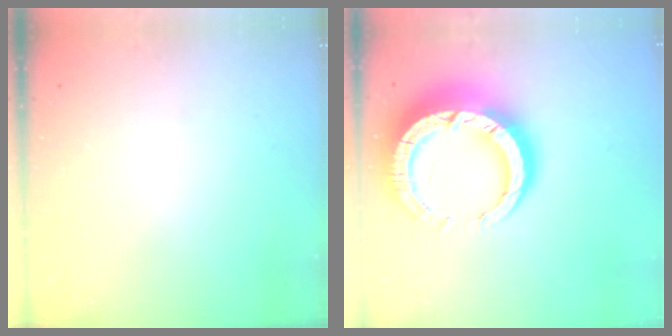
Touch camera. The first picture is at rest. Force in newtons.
{"total": 18.8, "press": 18.7, "slide": 1.8}